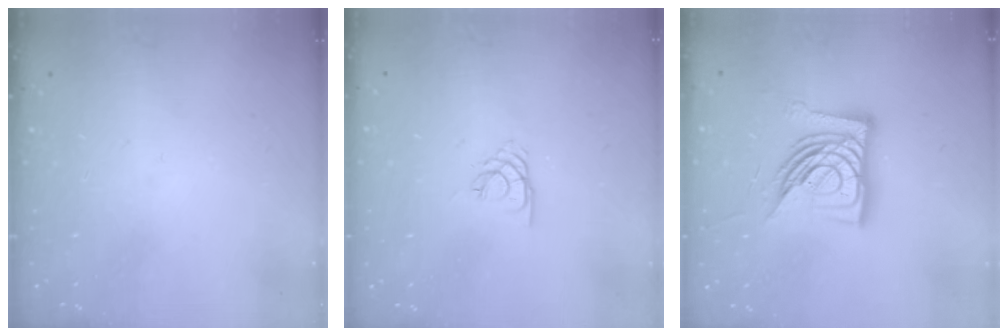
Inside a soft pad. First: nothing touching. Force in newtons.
{"total": 1.7, "press": 1.7, "slide": 0.4}
{"total": 16.7, "press": 16.6, "slide": 1.9}